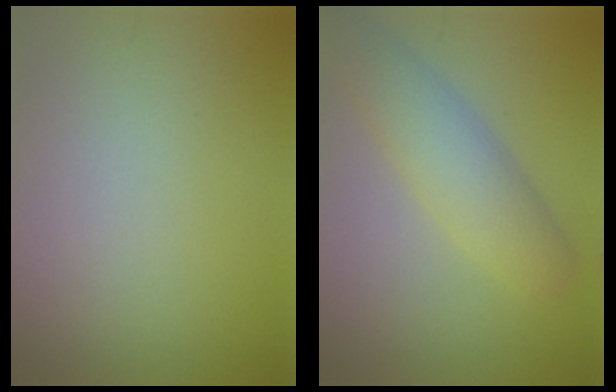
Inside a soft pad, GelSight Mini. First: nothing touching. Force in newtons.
{"total": 5.0, "press": 5.0, "slide": 0.1}